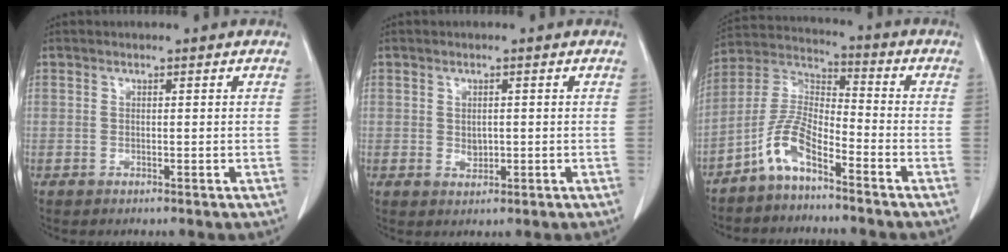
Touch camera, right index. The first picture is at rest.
{"total": 1.7, "force": [0.0, 1.1, 1.3], "torque": [-0.022, -0.004, 0.006]}
{"total": 7.8, "force": [-5.1, 2.0, 5.5], "torque": [-0.127, 0.012, -0.106]}